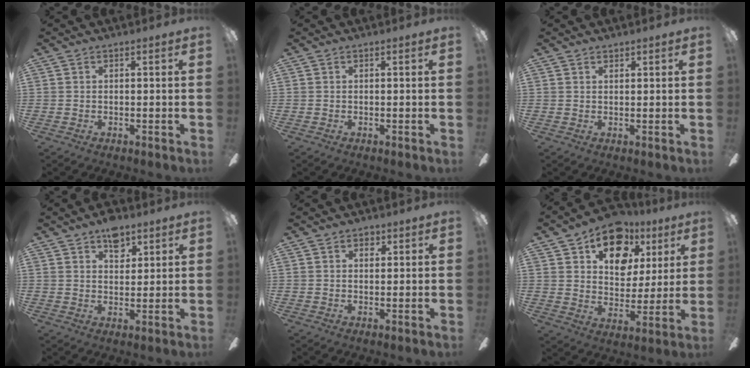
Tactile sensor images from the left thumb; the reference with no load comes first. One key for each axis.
{"total": 0.0}
{"total": 1.0, "fx": 1.0, "fy": 0.0, "fz": -0.1, "tx": 0.000, "ty": -0.002, "tz": 0.019}
{"total": 6.7, "fx": 4.5, "fy": 3.5, "fz": 3.4, "tx": -0.036, "ty": -0.017, "tz": 0.078}
{"total": 1.9, "fx": 1.4, "fy": 1.1, "fz": 0.8, "tx": -0.002, "ty": -0.004, "tz": 0.022}
{"total": 16.0, "fx": 9.2, "fy": 10.4, "fz": 7.9, "tx": -0.116, "ty": -0.040, "tz": 0.167}